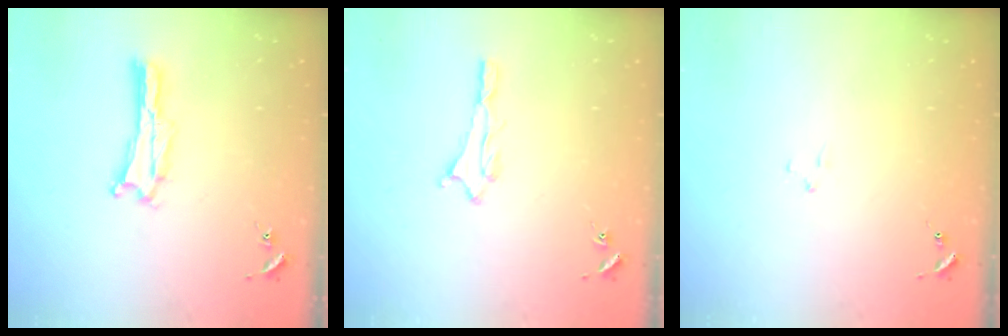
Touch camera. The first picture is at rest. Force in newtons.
{"total": 1.5, "press": 1.5, "slide": 0.1}
{"total": 2.1, "press": 2.1, "slide": 0.2}